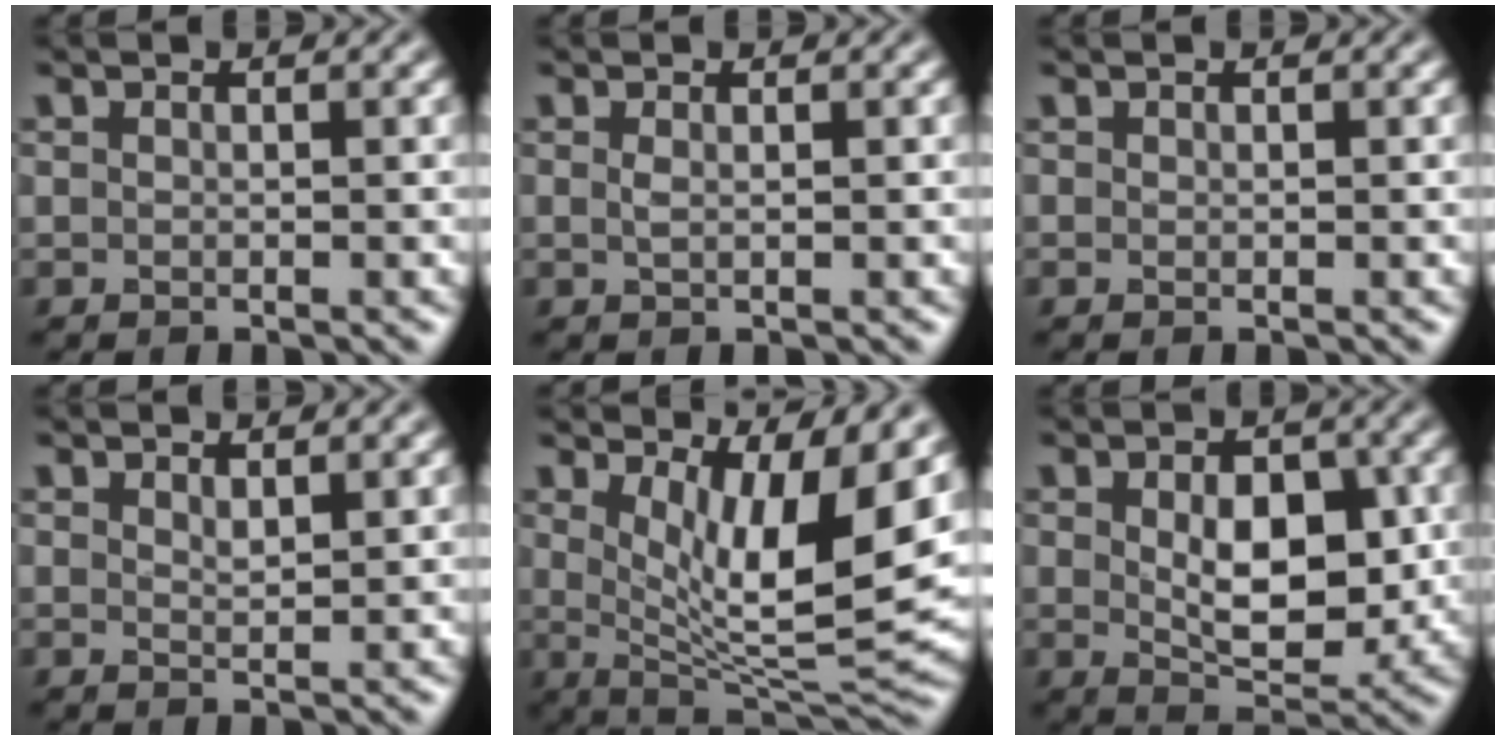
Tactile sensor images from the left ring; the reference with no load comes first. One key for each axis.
{"total": 0.7, "fx": 0.2, "fy": 0.2, "fz": 0.6, "tx": -0.014, "ty": 0.001, "tz": 0.003}
{"total": 0.0}
{"total": 1.0, "fx": 0.8, "fy": 0.2, "fz": 0.6, "tx": -0.013, "ty": -0.001, "tz": 0.015}
{"total": 10.5, "fx": 2.8, "fy": 3.0, "fz": 9.7, "tx": -0.150, "ty": -0.015, "tz": 0.053}
{"total": 6.5, "fx": 0.2, "fy": 3.8, "fz": 5.3, "tx": -0.081, "ty": -0.009, "tz": 0.009}